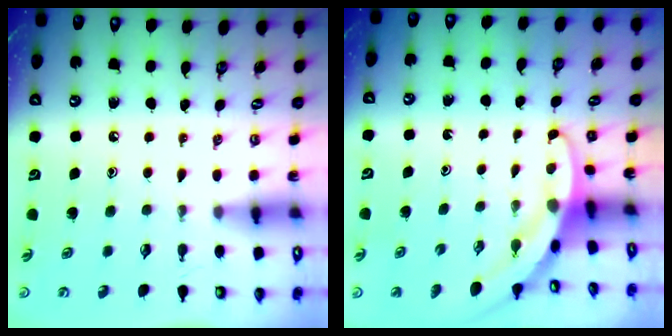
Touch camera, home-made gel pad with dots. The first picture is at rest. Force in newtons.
{"total": 2.9, "press": 2.9, "slide": 0.2}